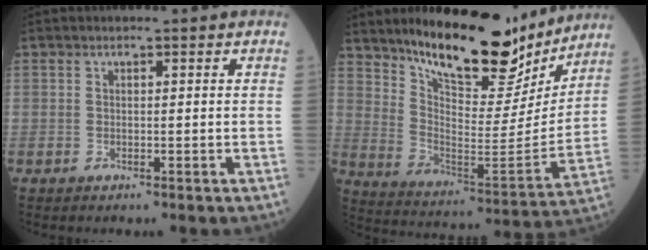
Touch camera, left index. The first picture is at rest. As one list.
[{"total": 19.8, "force": [16.4, 5.3, 9.7], "torque": [-0.156, -0.035, 0.260]}]